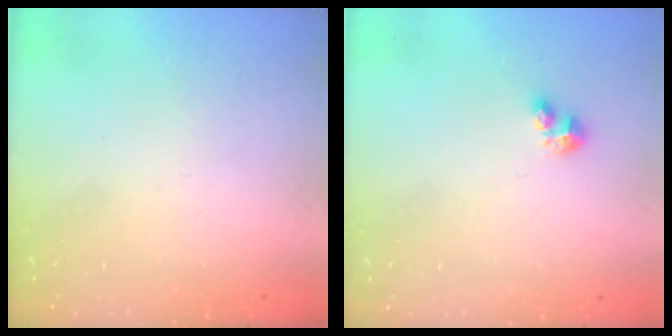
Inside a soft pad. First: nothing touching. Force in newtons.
{"total": 2.3, "press": 2.2, "slide": 0.5}